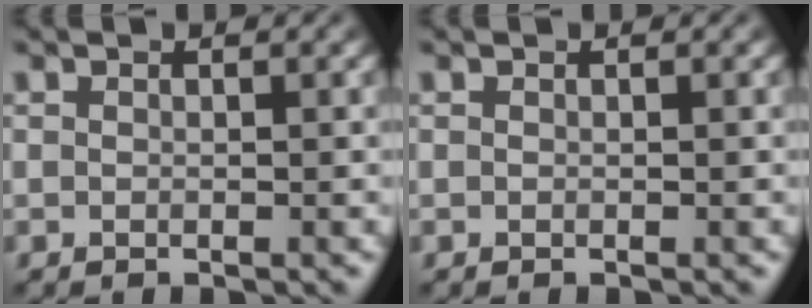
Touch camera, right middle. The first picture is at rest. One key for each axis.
{"total": 0.0}